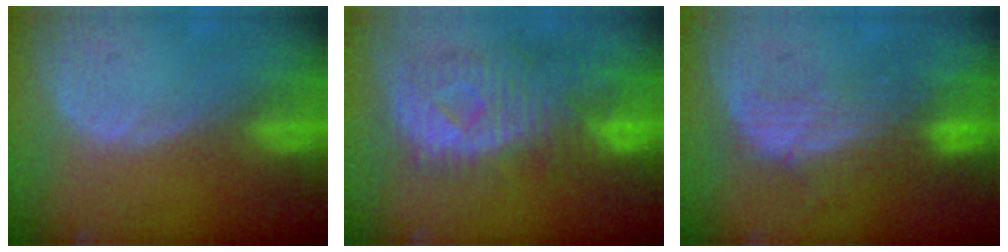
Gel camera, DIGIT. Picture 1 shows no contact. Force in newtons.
{"total": 10.7, "press": 9.6, "slide": 4.7}
{"total": 7.5, "press": 6.9, "slide": 2.8}